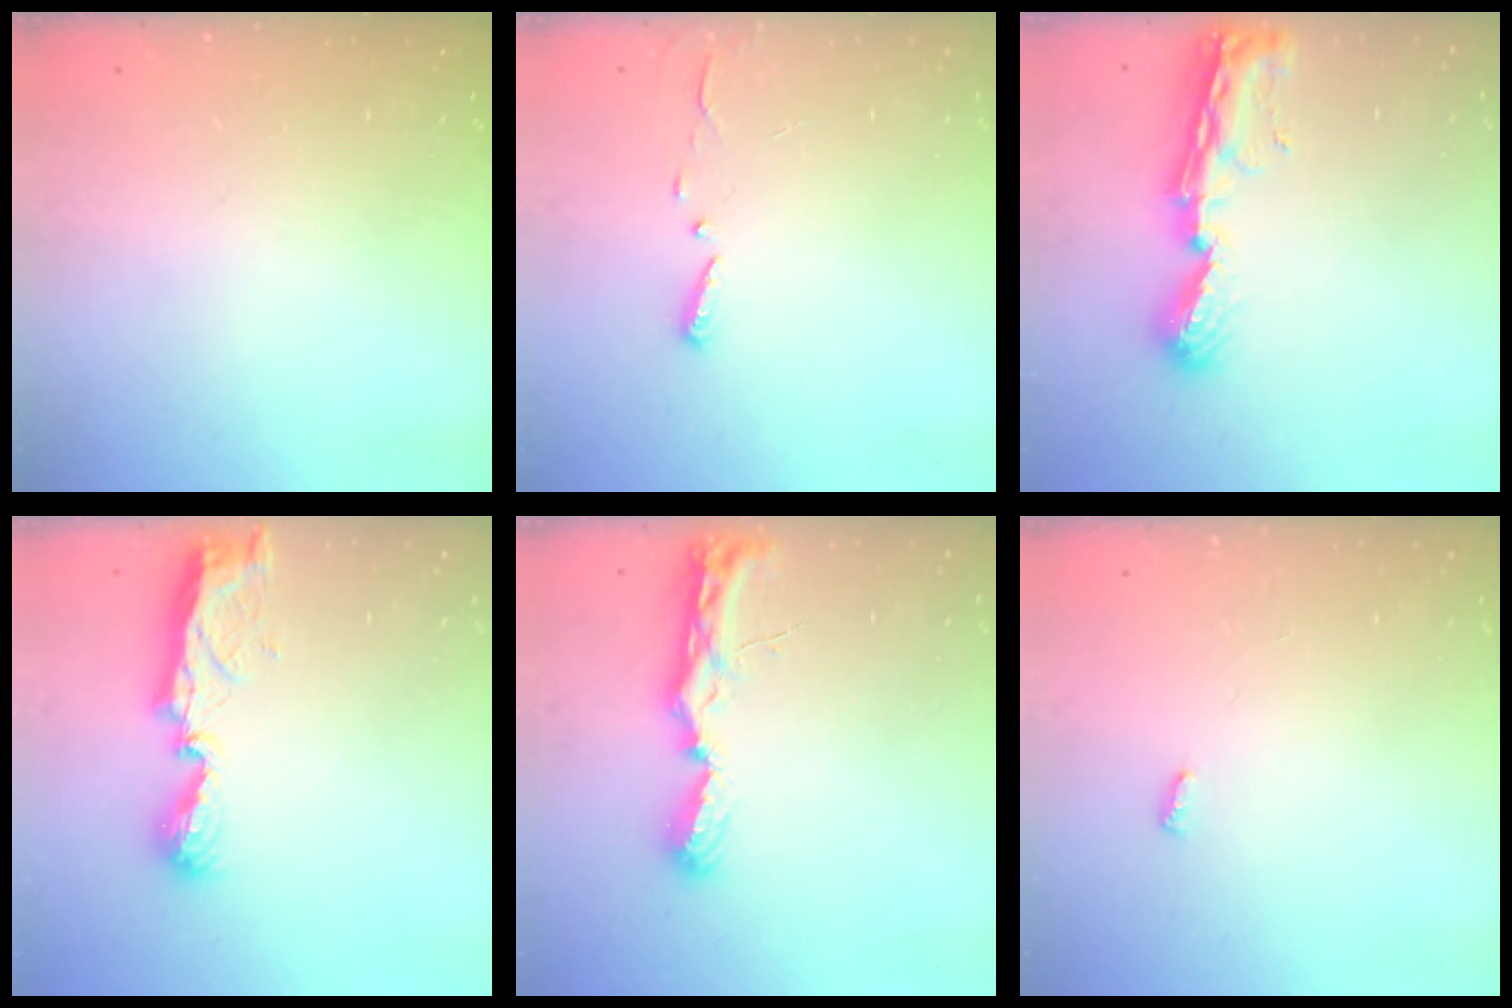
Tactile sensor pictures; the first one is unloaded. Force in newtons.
{"total": 3.0, "press": 2.9, "slide": 0.3}
{"total": 9.3, "press": 9.3, "slide": 1.0}
{"total": 8.0, "press": 8.0, "slide": 0.1}
{"total": 7.7, "press": 7.7, "slide": 0.5}
{"total": 2.8, "press": 2.8, "slide": 0.4}